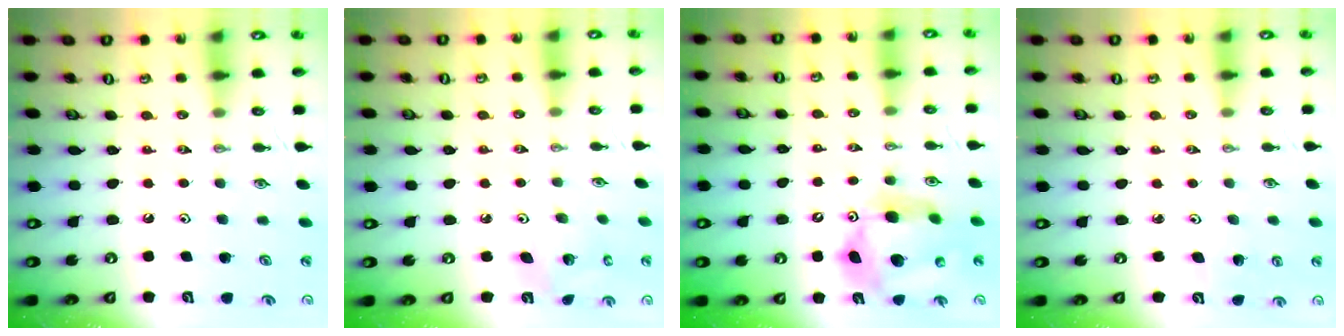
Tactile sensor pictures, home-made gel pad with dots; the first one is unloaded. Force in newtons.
{"total": 4.8, "press": 4.7, "slide": 0.5}
{"total": 13.5, "press": 13.4, "slide": 1.5}
{"total": 2.9, "press": 2.6, "slide": 1.3}